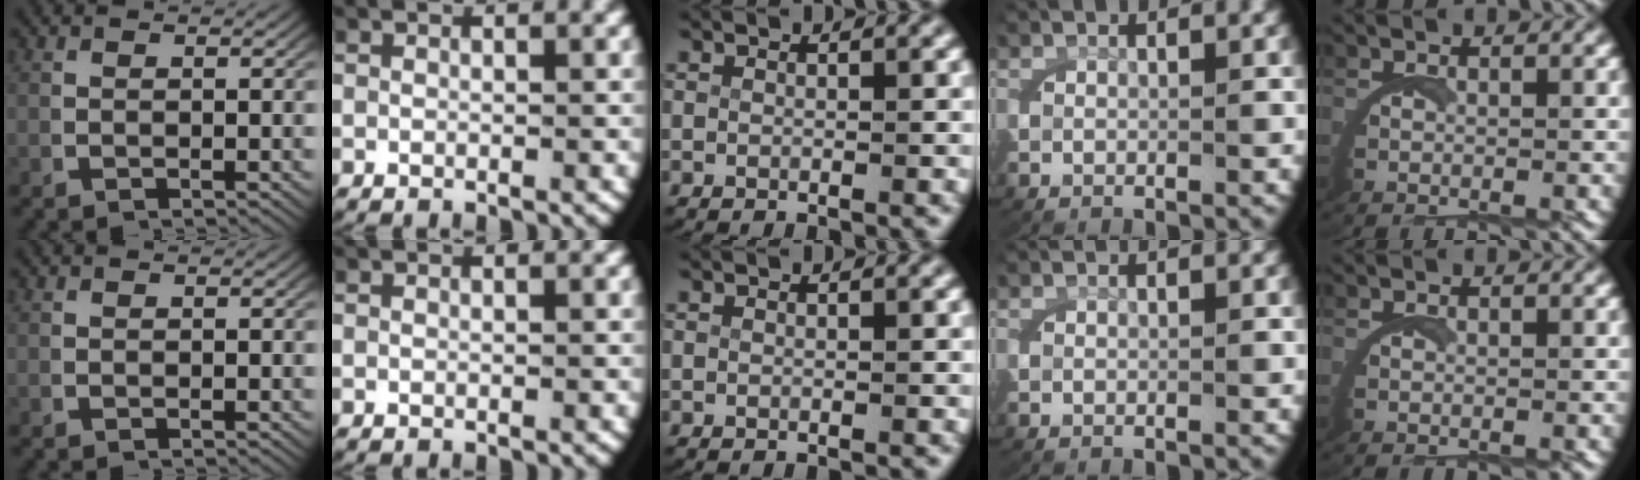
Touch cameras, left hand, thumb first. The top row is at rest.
{}